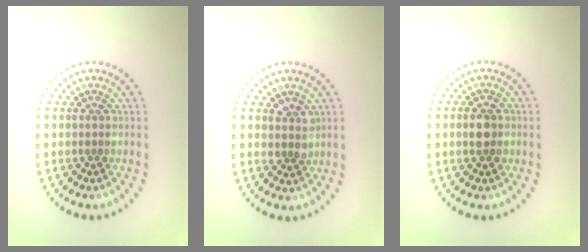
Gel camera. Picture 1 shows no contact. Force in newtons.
{"total": 1.7, "press": 1.5, "slide": 0.7}
{"total": 2.3, "press": 2.3, "slide": 0.3}